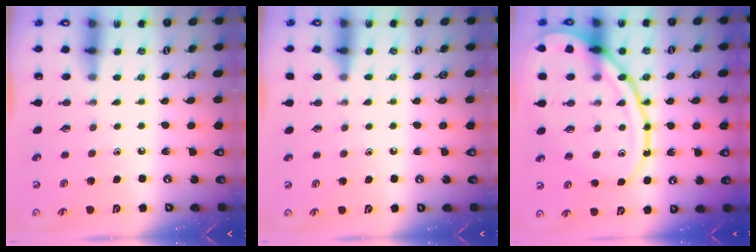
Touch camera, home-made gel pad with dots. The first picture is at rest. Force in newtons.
{"total": 5.7, "press": 5.6, "slide": 0.8}
{"total": 17.4, "press": 17.3, "slide": 1.7}